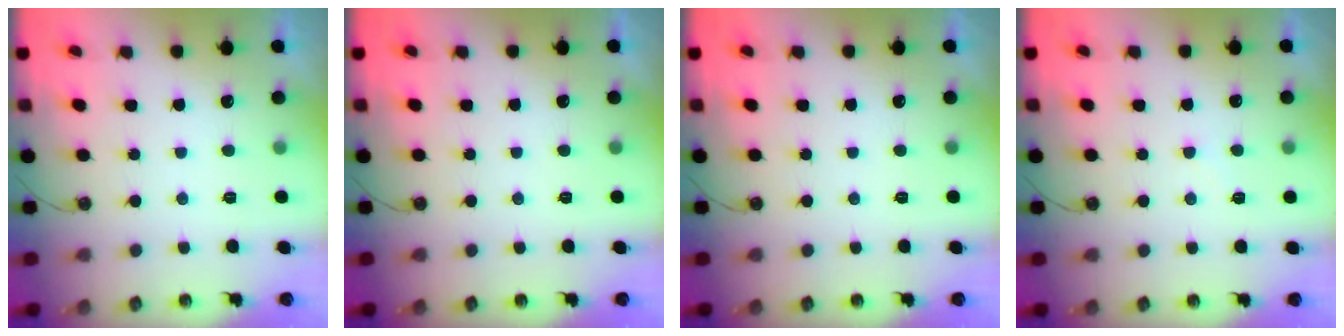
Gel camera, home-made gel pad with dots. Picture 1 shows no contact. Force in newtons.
{"total": 0.0}
{"total": 0.0}
{"total": 5.8, "press": 5.8, "slide": 0.7}